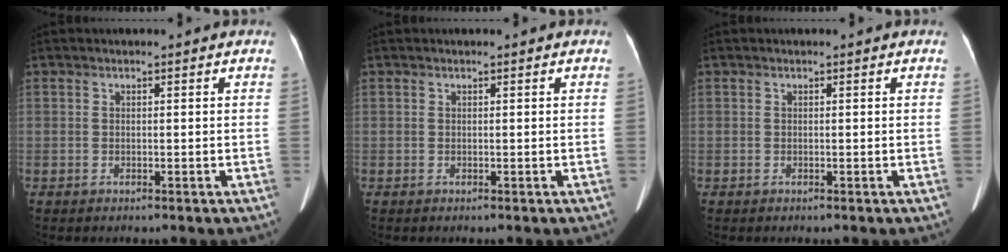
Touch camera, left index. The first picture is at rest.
{"total": 0.0}
{"total": 0.0}